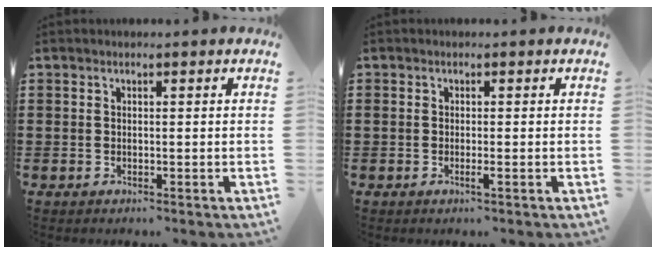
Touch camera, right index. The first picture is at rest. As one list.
[{"total": 1.1, "force": [-0.5, 0.0, 0.9], "torque": [-0.017, -0.004, -0.008]}]